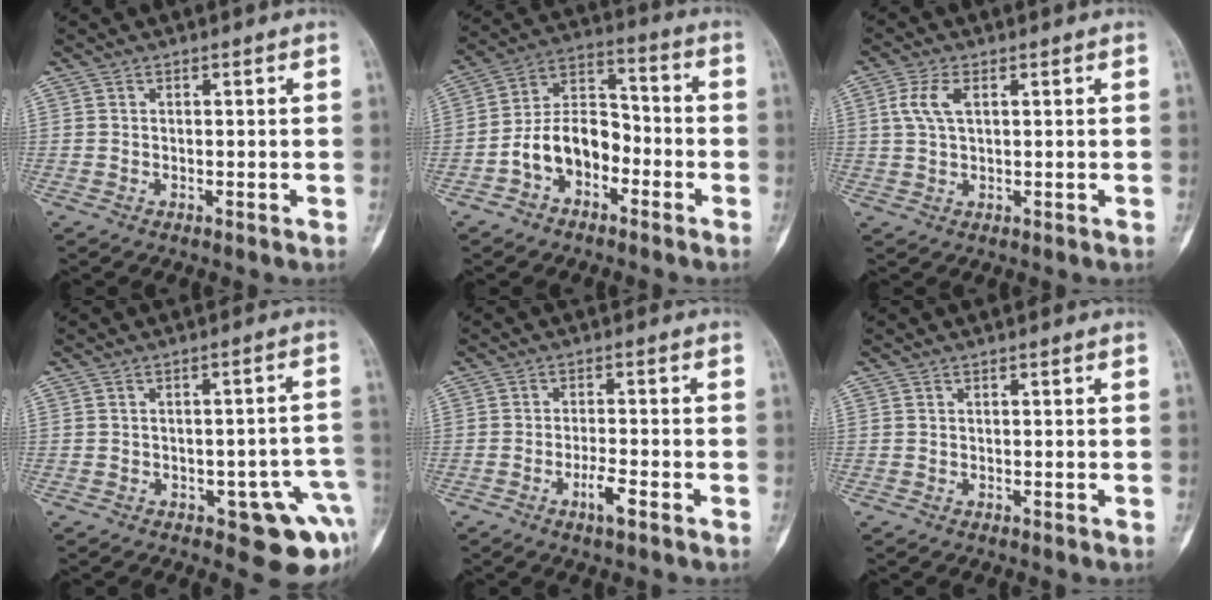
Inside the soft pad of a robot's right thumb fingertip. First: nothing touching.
{"total": 11.4, "force": [-4.3, 7.6, 7.3], "torque": [-0.110, 0.055, -0.088]}
{"total": 4.7, "force": [1.4, 2.2, 3.9], "torque": [-0.093, 0.007, 0.027]}
{"total": 10.3, "force": [-4.3, 4.3, 8.3], "torque": [-0.061, 0.025, -0.046]}
{"total": 3.8, "force": [-2.0, 0.8, 3.2], "torque": [-0.061, 0.008, -0.037]}
{"total": 0.0}